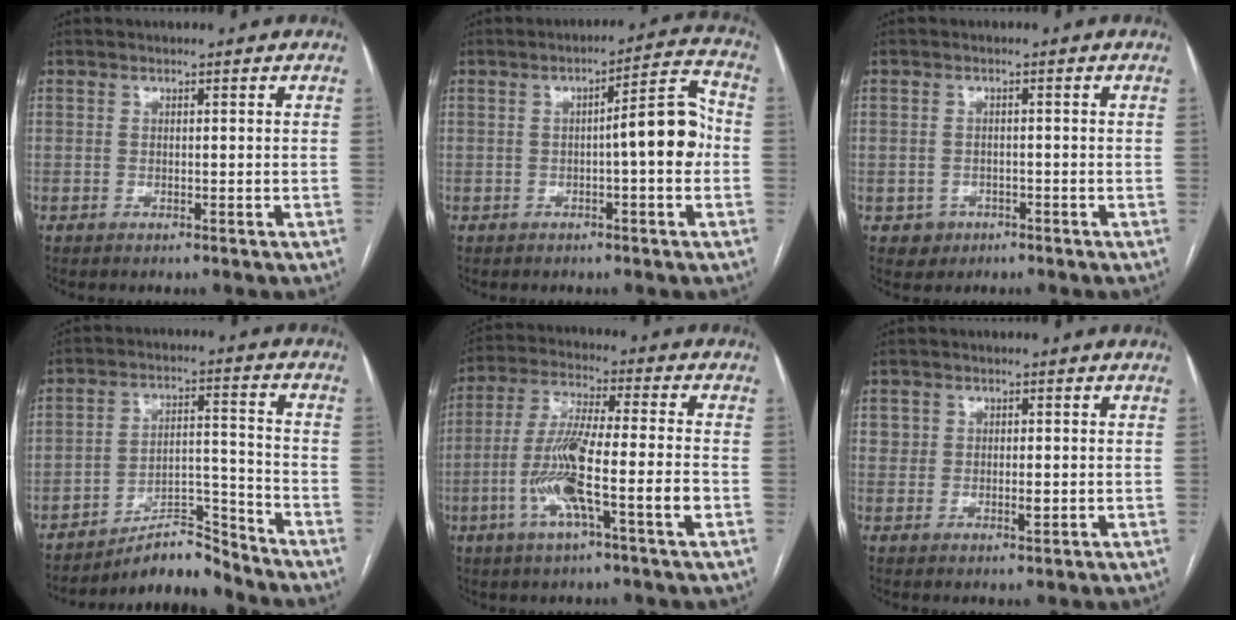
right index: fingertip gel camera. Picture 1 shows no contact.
{"total": 8.1, "force": [-0.8, 1.3, 8.0], "torque": [-0.103, 0.026, -0.014]}
{"total": 2.6, "force": [-1.2, 2.3, 0.1], "torque": [0.006, 0.011, -0.015]}
{"total": 7.6, "force": [-7.4, 1.2, 1.1], "torque": [-0.013, 0.038, -0.124]}
{"total": 12.8, "force": [-3.8, 0.7, 12.2], "torque": [-0.236, 0.001, -0.073]}
{"total": 2.7, "force": [0.3, 2.0, 1.8], "torque": [-0.022, 0.001, 0.006]}